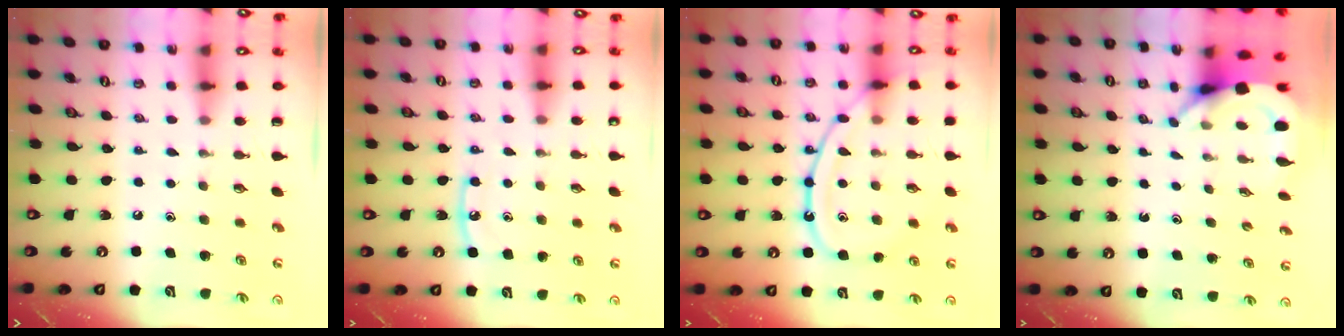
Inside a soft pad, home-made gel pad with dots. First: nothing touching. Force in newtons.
{"total": 7.2, "press": 7.2, "slide": 0.7}
{"total": 13.9, "press": 13.9, "slide": 1.3}
{"total": 5.4, "press": 5.4, "slide": 0.4}